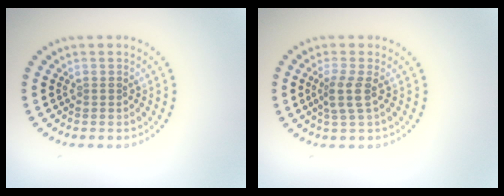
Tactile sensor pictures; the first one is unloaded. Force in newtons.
{"total": 2.2, "press": 1.7, "slide": 1.3}